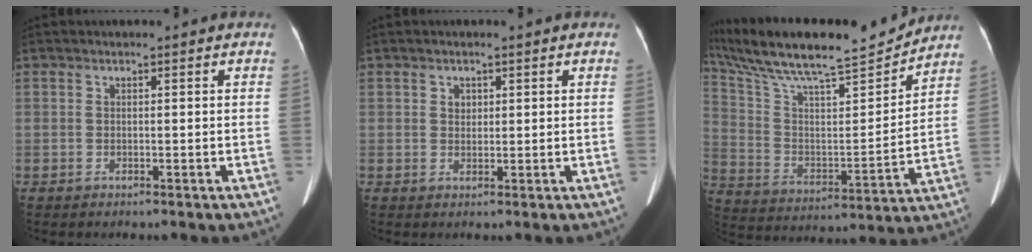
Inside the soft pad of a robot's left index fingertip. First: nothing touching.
{"total": 1.3, "force": [0.4, 1.1, 0.5], "torque": [-0.009, 0.000, 0.007]}
{"total": 22.3, "force": [19.8, 2.7, 10.0], "torque": [-0.199, 0.007, 0.328]}